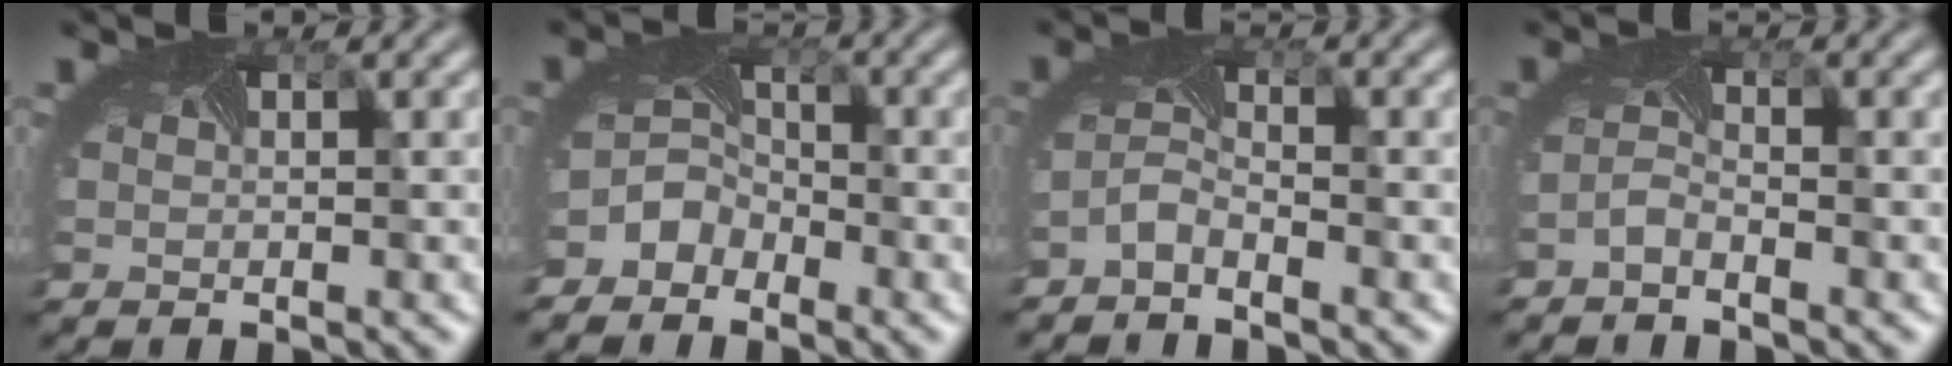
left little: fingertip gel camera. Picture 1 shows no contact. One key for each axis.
{"total": 3.3, "fx": -2.5, "fy": 2.0, "fz": 0.6, "tx": -0.007, "ty": -0.002, "tz": -0.055}
{"total": 1.8, "fx": -1.7, "fy": 0.3, "fz": 0.6, "tx": -0.026, "ty": -0.001, "tz": -0.041}
{"total": 1.3, "fx": -1.3, "fy": 0.0, "fz": 0.3, "tx": -0.017, "ty": -0.001, "tz": -0.030}